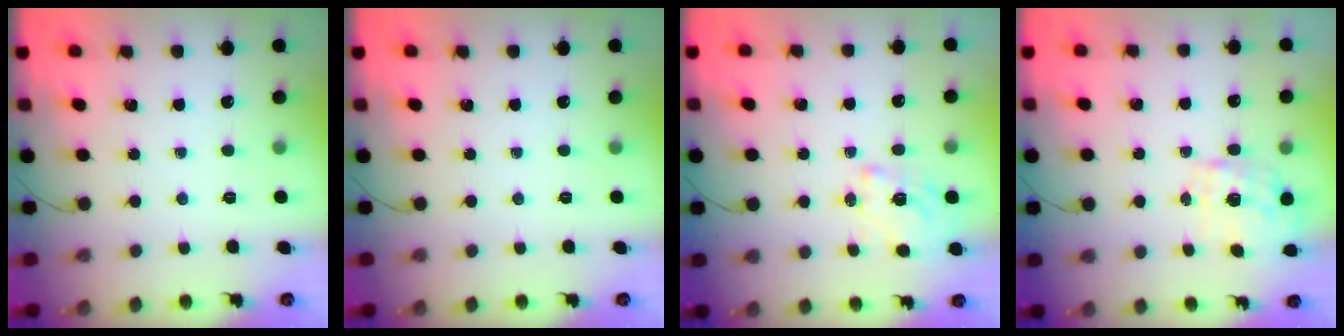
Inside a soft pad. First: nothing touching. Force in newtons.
{"total": 0.0}
{"total": 2.3, "press": 2.3, "slide": 0.4}
{"total": 2.2, "press": 2.2, "slide": 0.4}